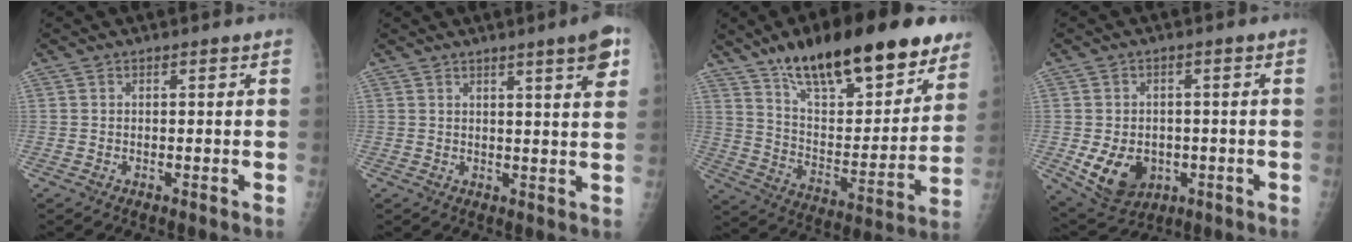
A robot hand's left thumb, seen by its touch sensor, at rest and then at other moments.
{"total": 6.5, "force": [3.5, 0.3, 5.4], "torque": [-0.072, -0.018, 0.048]}
{"total": 28.1, "force": [18.8, 10.4, 18.1], "torque": [-0.241, -0.056, 0.298]}
{"total": 9.4, "force": [-2.2, 7.3, 5.6], "torque": [-0.078, 0.003, -0.017]}